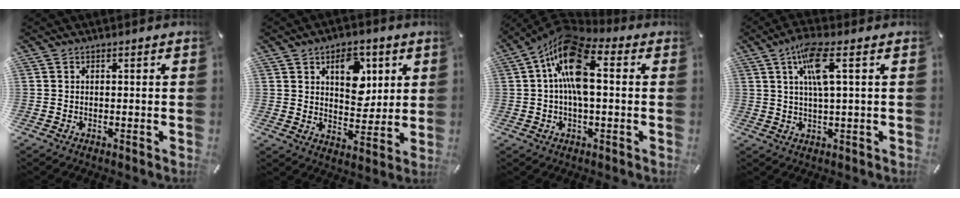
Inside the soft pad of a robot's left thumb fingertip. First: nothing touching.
{"total": 11.0, "force": [4.6, 7.6, 6.6], "torque": [-0.074, -0.011, 0.077]}
{"total": 15.1, "force": [2.6, 7.3, 13.0], "torque": [-0.241, -0.007, 0.046]}
{"total": 8.7, "force": [3.0, 1.8, 8.0], "torque": [-0.152, 0.003, 0.047]}